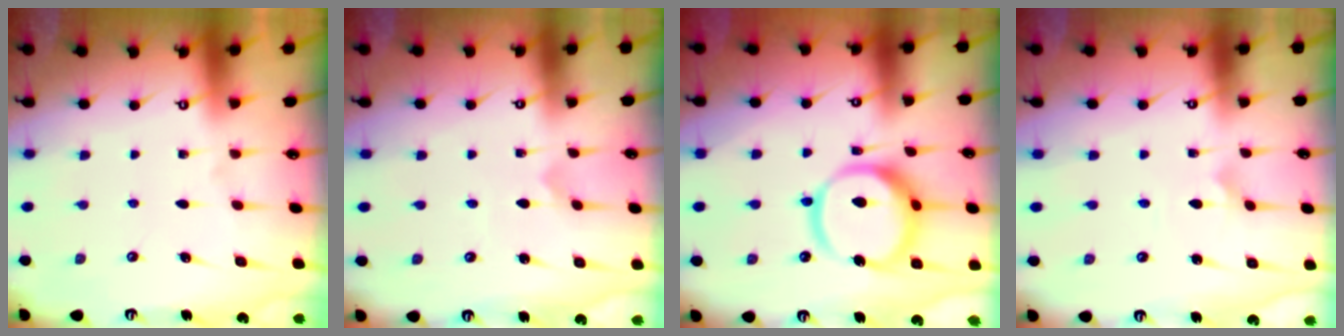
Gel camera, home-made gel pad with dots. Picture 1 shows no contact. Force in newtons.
{"total": 0.0}
{"total": 14.1, "press": 14.0, "slide": 1.8}
{"total": 2.2, "press": 2.2, "slide": 0.1}